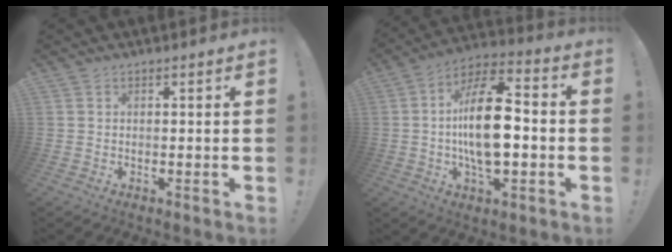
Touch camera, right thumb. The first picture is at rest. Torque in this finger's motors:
{"motor_torque": [2.26, 2.72, 2.06, -0.48, 0.68]}